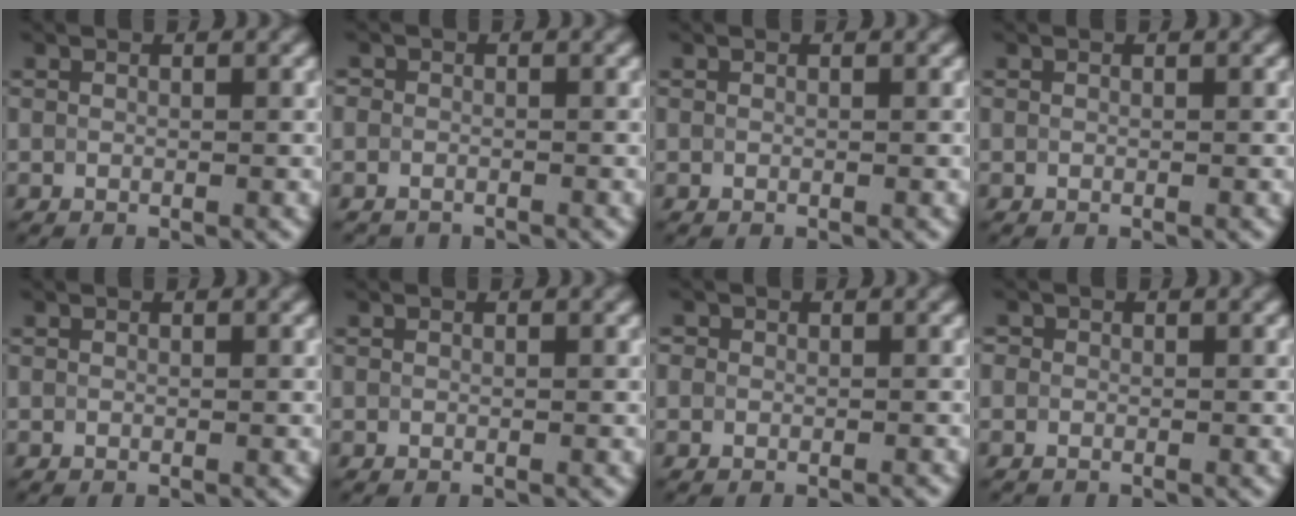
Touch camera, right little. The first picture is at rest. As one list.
[{"total": 1.4, "force": [-1.1, 0.9, -0.2], "torque": [0.019, -0.004, -0.024]}, {"total": 0.0}, {"total": 0.0}, {"total": 0.0}, {"total": 0.0}, {"total": 0.9, "force": [-0.1, 0.9, -0.1], "torque": [0.016, -0.002, -0.003]}, {"total": 0.9, "force": [-0.3, 0.8, -0.2], "torque": [0.015, -0.005, -0.010]}]